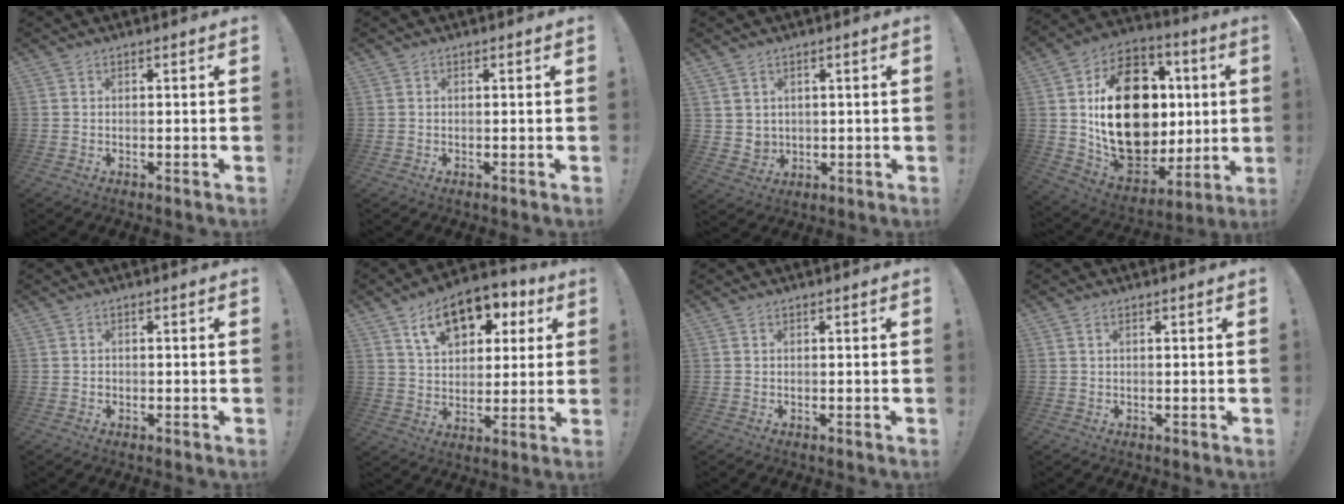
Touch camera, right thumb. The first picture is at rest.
{"total": 0.0}
{"total": 4.4, "force": [2.6, 3.5, 0.9], "torque": [-0.006, -0.016, 0.052]}
{"total": 26.4, "force": [3.3, 19.0, 18.0], "torque": [-0.307, -0.011, 0.093]}
{"total": 0.7, "force": [-0.2, 0.6, -0.1], "torque": [-0.003, 0.005, -0.003]}
{"total": 15.1, "force": [8.0, 9.4, 8.8], "torque": [-0.136, -0.035, 0.145]}
{"total": 0.0}
{"total": 0.9, "force": [0.4, 0.2, 0.8], "torque": [-0.018, 0.003, 0.007]}